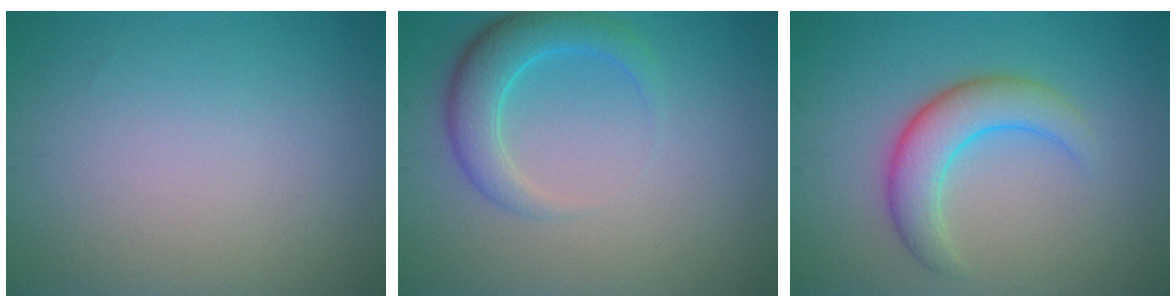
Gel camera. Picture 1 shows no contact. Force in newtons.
{"total": 4.0, "press": 4.0, "slide": 0.3}
{"total": 4.5, "press": 4.5, "slide": 0.1}